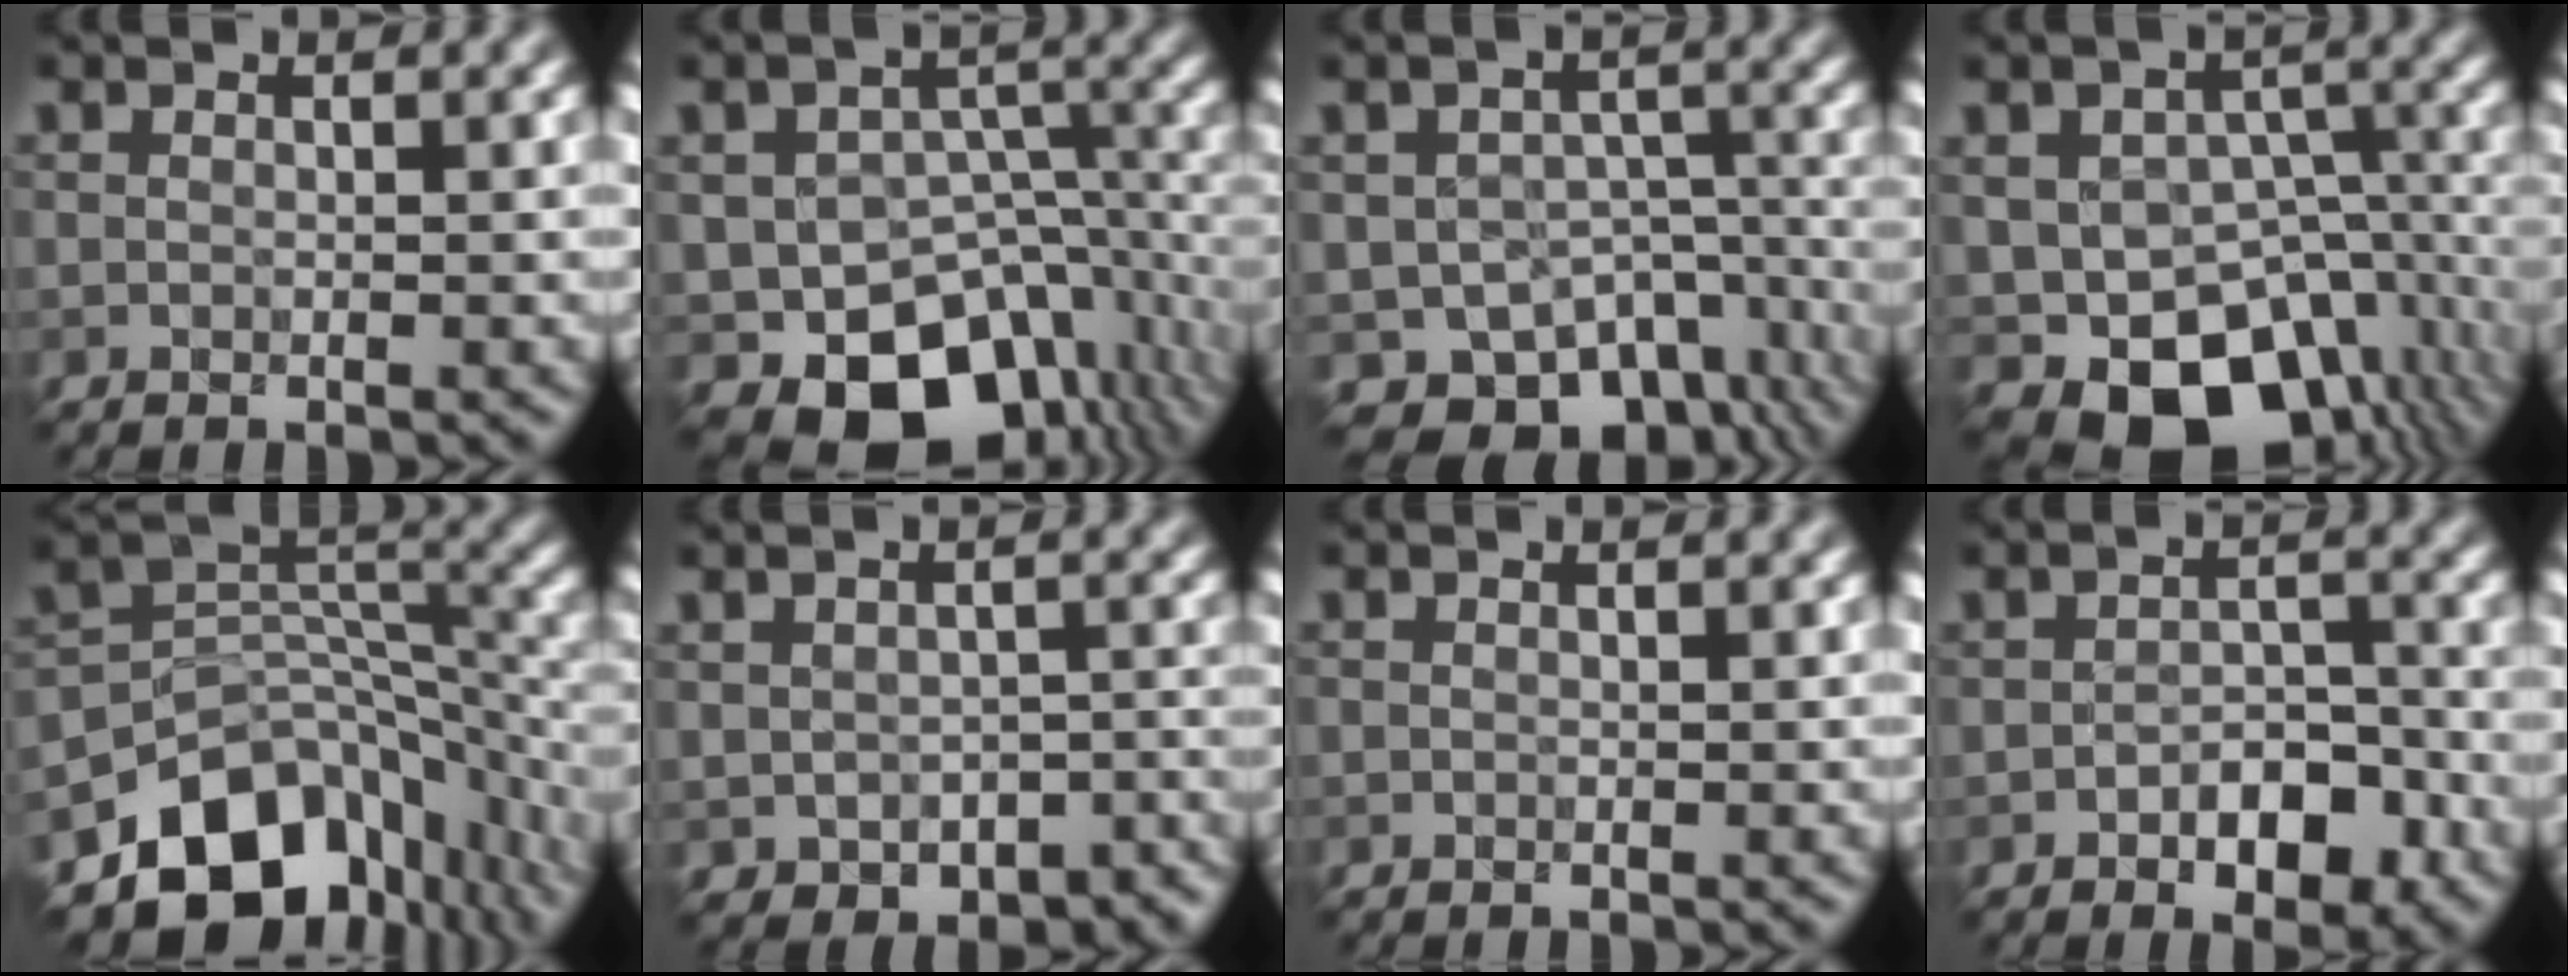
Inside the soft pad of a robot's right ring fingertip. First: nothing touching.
{"total": 9.8, "force": [-5.3, 6.7, 4.8], "torque": [-0.058, -0.029, -0.073]}
{"total": 8.2, "force": [-5.2, 5.4, 3.1], "torque": [-0.034, -0.030, -0.061]}
{"total": 11.0, "force": [-5.4, 7.4, 6.0], "torque": [-0.087, -0.020, -0.075]}
{"total": 12.3, "force": [-7.6, 7.7, 5.7], "torque": [-0.097, -0.009, -0.117]}
{"total": 5.0, "force": [-3.1, 3.1, 2.3], "torque": [-0.029, -0.022, -0.029]}
{"total": 0.0}
{"total": 3.7, "force": [-2.3, 2.0, 2.2], "torque": [-0.027, 0.005, -0.029]}